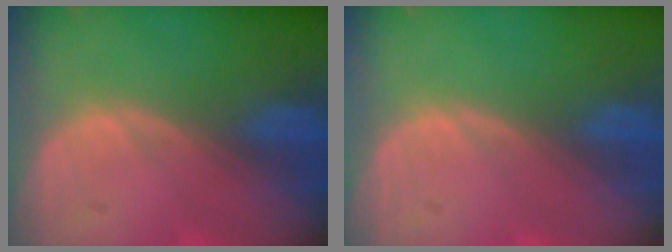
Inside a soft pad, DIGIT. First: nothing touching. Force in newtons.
{"total": 0.0}